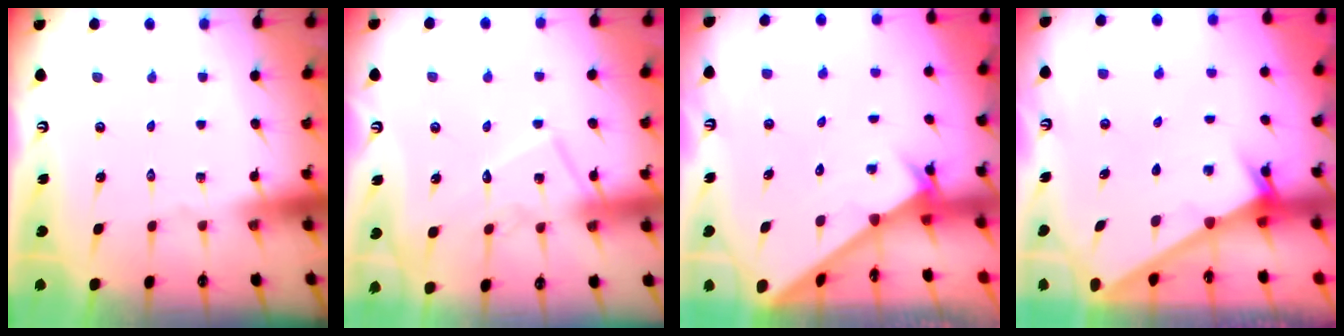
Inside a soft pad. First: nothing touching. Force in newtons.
{"total": 9.9, "press": 9.9, "slide": 0.2}
{"total": 2.5, "press": 2.5, "slide": 0.2}
{"total": 2.5, "press": 2.5, "slide": 0.2}